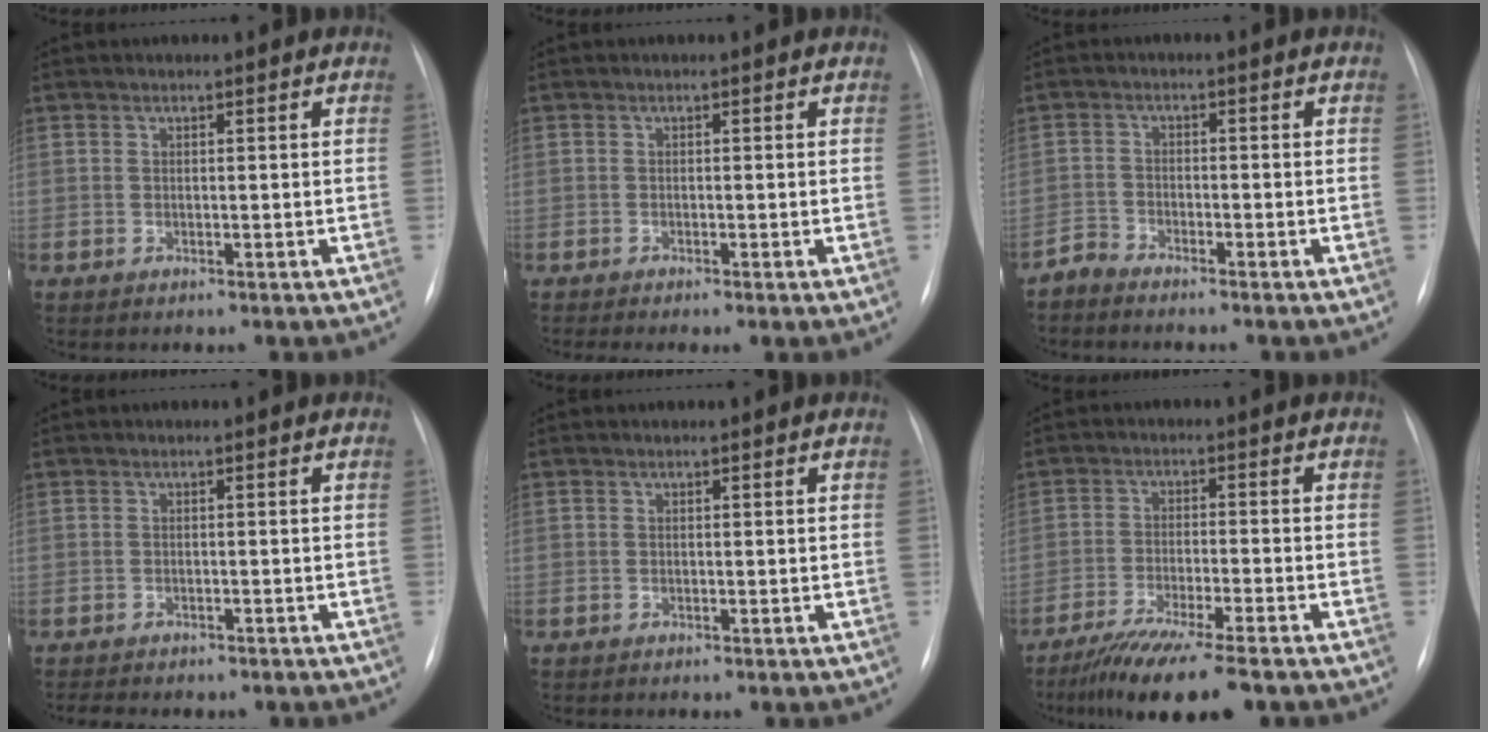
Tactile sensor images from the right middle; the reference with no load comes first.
{"total": 1.5, "force": [-1.0, -0.2, 1.1], "torque": [-0.022, -0.006, -0.019]}
{"total": 2.2, "force": [-2.2, 0.2, -0.1], "torque": [0.005, -0.006, -0.045]}
{"total": 10.1, "force": [-8.8, 1.7, 4.6], "torque": [-0.070, -0.005, -0.120]}
{"total": 0.0}
{"total": 11.6, "force": [-9.1, 0.7, 7.2], "torque": [-0.114, -0.030, -0.146]}